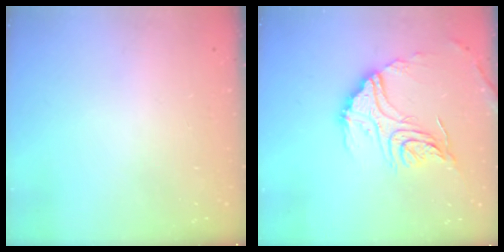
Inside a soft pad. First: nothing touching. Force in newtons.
{"total": 17.9, "press": 17.8, "slide": 1.5}